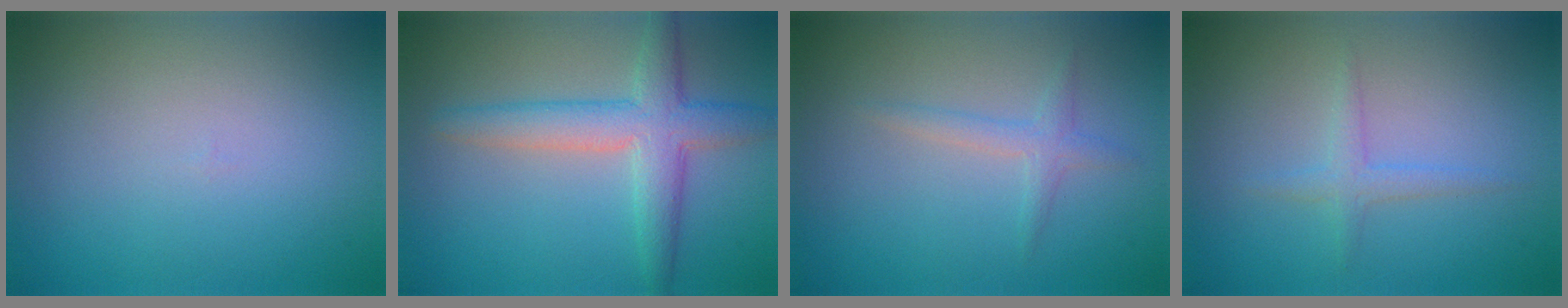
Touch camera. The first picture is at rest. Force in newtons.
{"total": 5.0, "press": 5.0, "slide": 0.2}
{"total": 1.6, "press": 1.6, "slide": 0.0}
{"total": 1.5, "press": 1.5, "slide": 0.1}